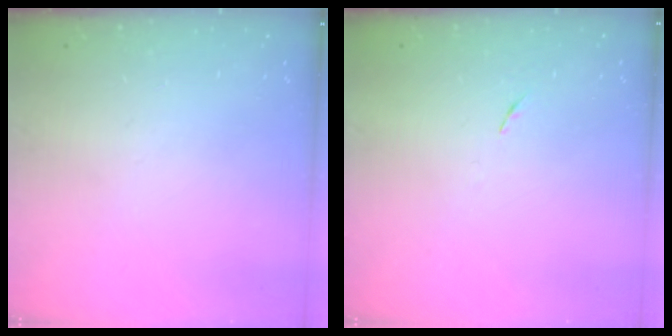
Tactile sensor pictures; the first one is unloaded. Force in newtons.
{"total": 3.2, "press": 3.1, "slide": 0.4}